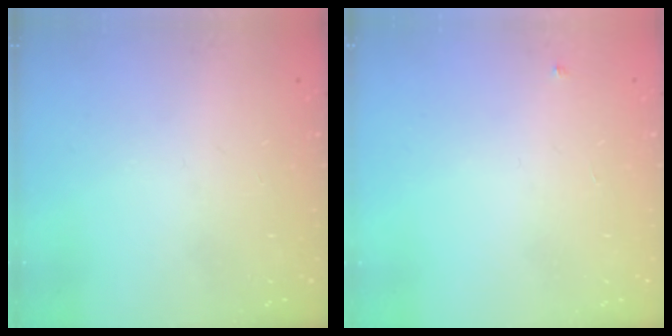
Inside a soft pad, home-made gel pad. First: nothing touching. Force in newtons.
{"total": 2.7, "press": 2.7, "slide": 0.4}